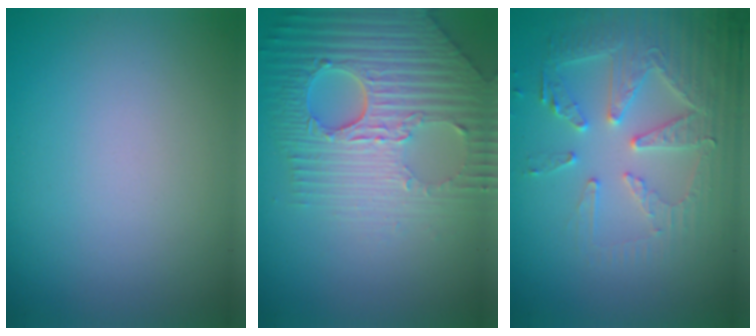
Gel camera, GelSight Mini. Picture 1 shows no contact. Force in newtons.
{"total": 8.7, "press": 5.9, "slide": 6.4}
{"total": 4.5, "press": 4.5, "slide": 0.3}